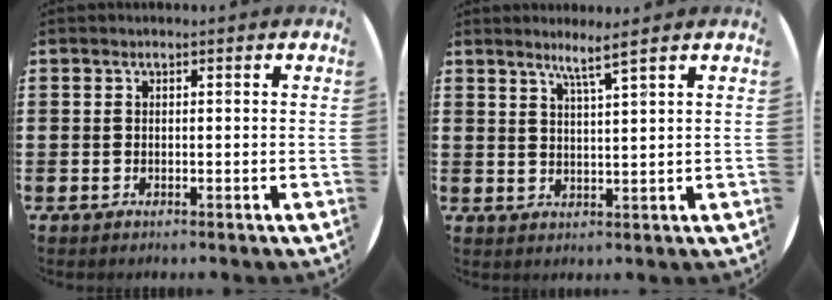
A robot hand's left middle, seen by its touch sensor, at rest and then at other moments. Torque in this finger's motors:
{"motor_torque": [0.33, -0.33, 0.00, 0.04]}